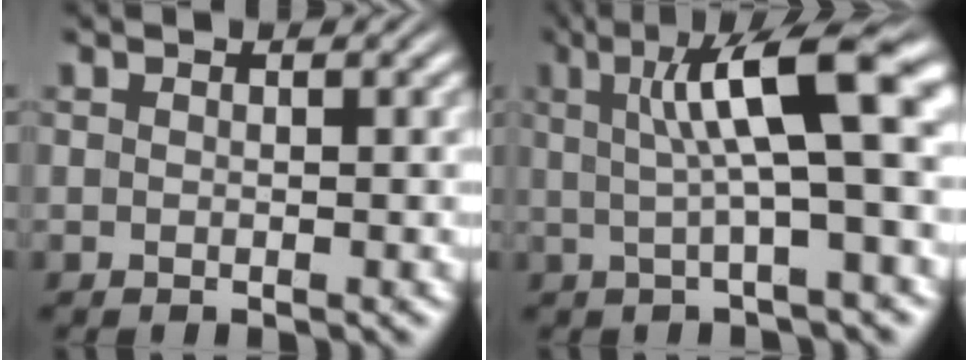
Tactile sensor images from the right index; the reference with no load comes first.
{"total": 8.5, "force": [2.1, 1.8, 8.0], "torque": [-0.109, 0.028, 0.024]}